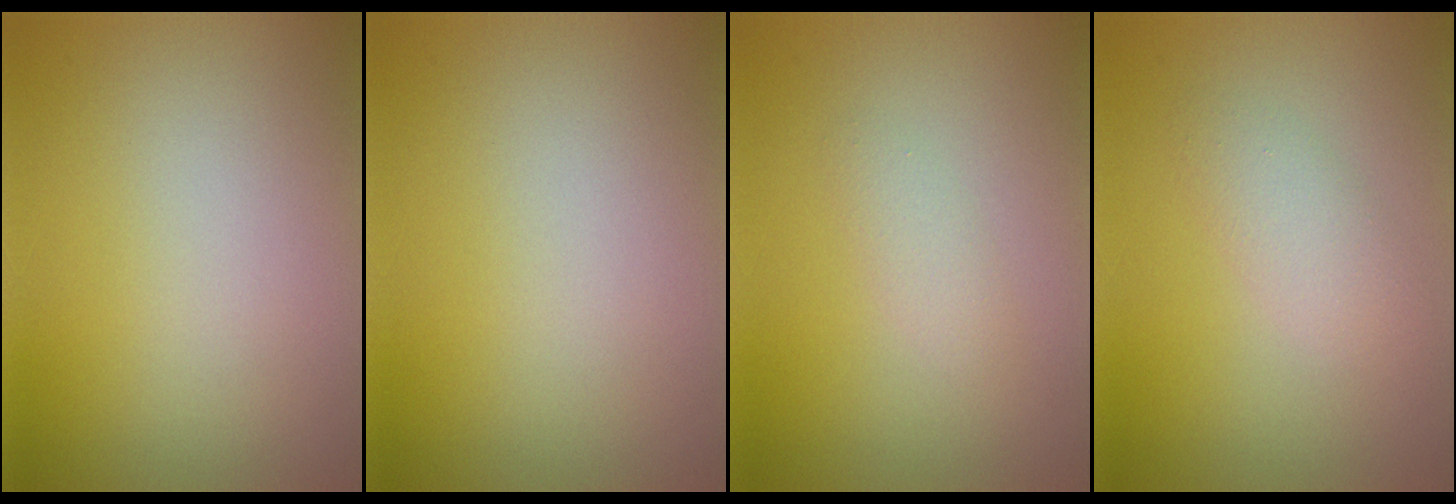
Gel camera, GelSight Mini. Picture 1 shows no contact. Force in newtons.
{"total": 0.0}
{"total": 1.2, "press": 1.2, "slide": 0.0}
{"total": 2.1, "press": 2.1, "slide": 0.1}